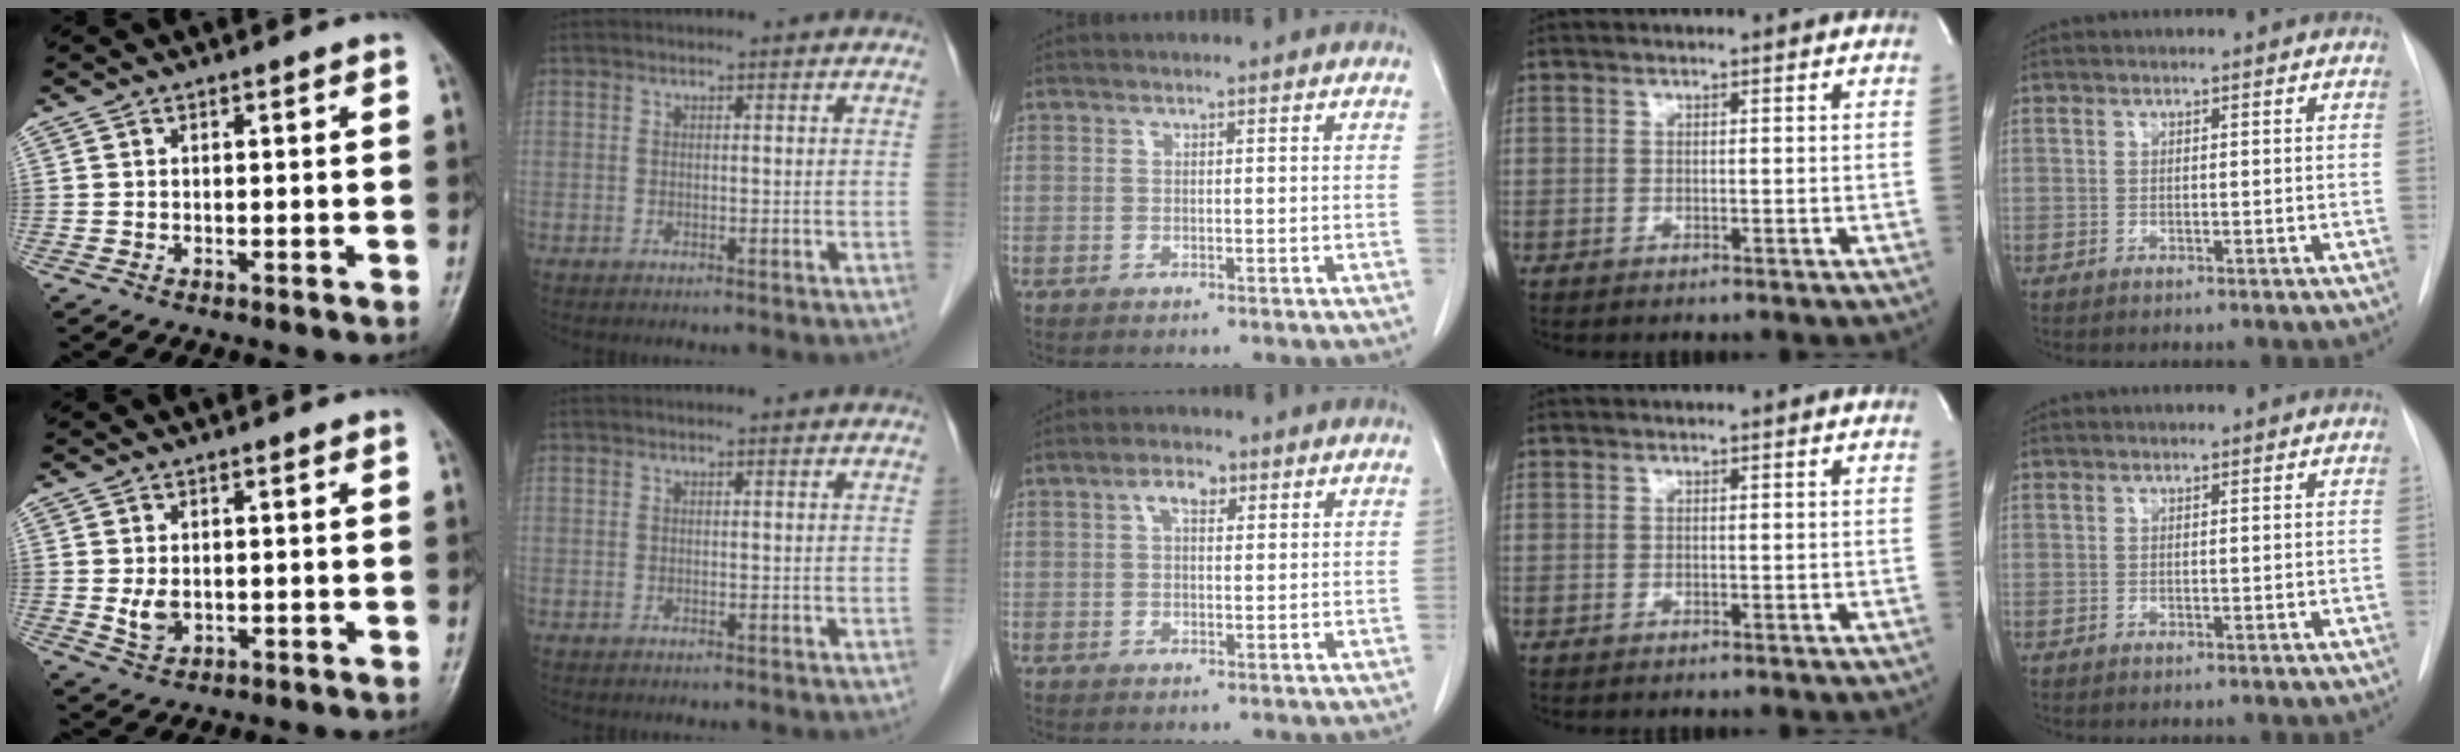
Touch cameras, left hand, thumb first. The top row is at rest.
{"thumb": {"total": 3.1, "force": [0.2, 2.1, 2.2], "torque": [-0.035, -0.008, 0.011]}, "middle": {"total": 3.1, "force": [1.3, 1.6, 2.4], "torque": [-0.046, 0.012, 0.022]}}